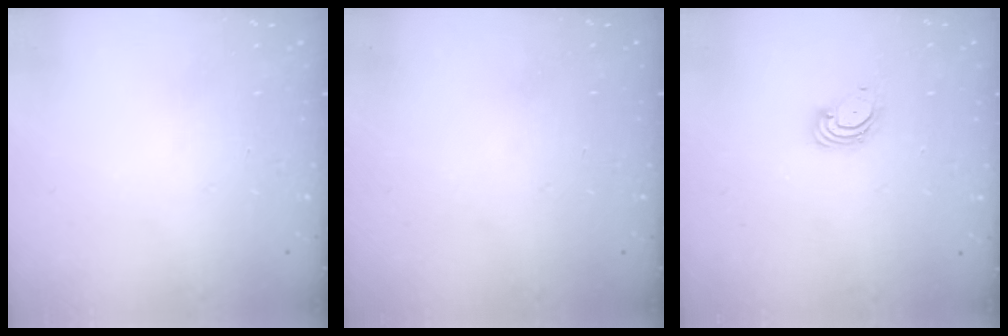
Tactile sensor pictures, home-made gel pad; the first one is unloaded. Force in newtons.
{"total": 0.0}
{"total": 3.2, "press": 3.2, "slide": 0.3}